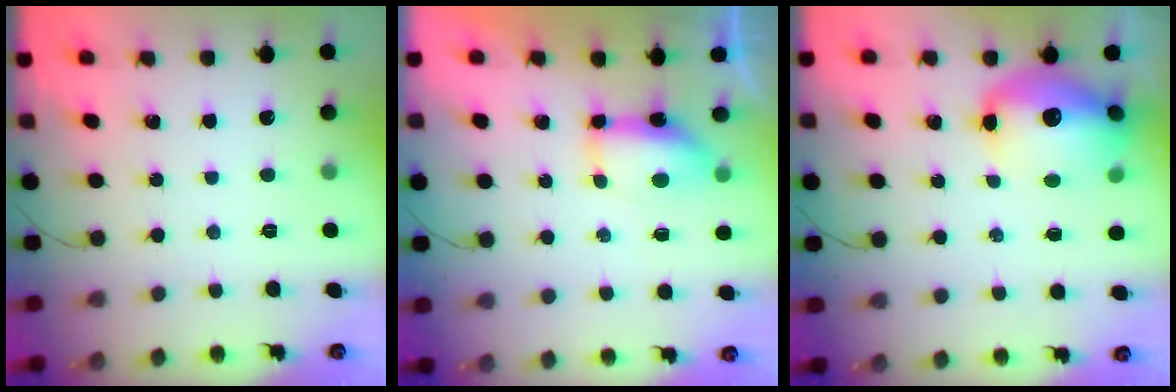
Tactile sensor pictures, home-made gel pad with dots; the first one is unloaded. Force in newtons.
{"total": 7.0, "press": 7.0, "slide": 0.5}
{"total": 14.1, "press": 13.7, "slide": 3.3}